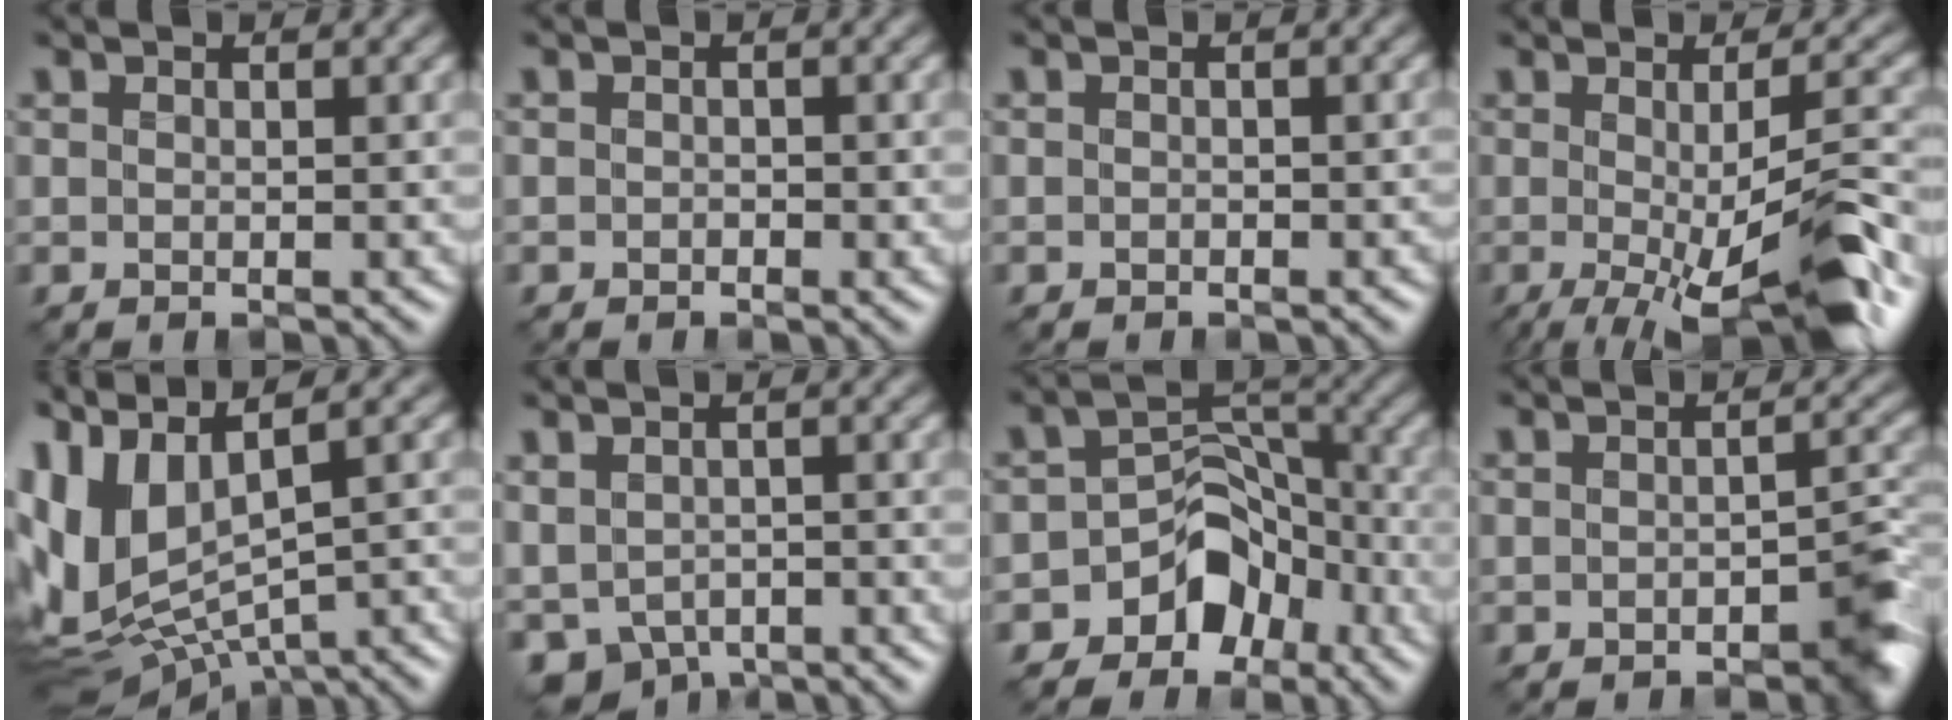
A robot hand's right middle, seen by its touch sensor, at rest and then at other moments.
{"total": 0.7, "force": [-0.6, 0.4, 0.2], "torque": [-0.003, -0.001, -0.015]}
{"total": 0.8, "force": [-0.5, 0.4, 0.4], "torque": [-0.006, -0.002, -0.011]}
{"total": 9.5, "force": [-2.9, 1.8, 8.9], "torque": [-0.126, -0.013, -0.041]}
{"total": 13.0, "force": [0.3, 7.4, 10.6], "torque": [-0.243, -0.016, 0.049]}
{"total": 6.1, "force": [-2.2, 4.6, 3.3], "torque": [-0.063, -0.028, -0.028]}
{"total": 8.8, "force": [-6.0, 5.8, 2.6], "torque": [-0.015, 0.016, -0.105]}
{"total": 5.1, "force": [-2.8, 2.3, 3.6], "torque": [-0.034, -0.008, -0.041]}